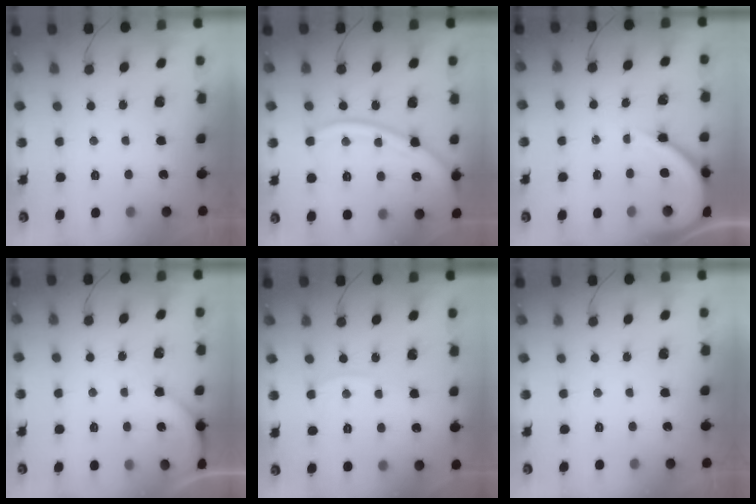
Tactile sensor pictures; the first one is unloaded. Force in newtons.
{"total": 16.3, "press": 16.2, "slide": 2.0}
{"total": 10.1, "press": 10.1, "slide": 1.1}
{"total": 2.7, "press": 2.6, "slide": 0.6}
{"total": 4.7, "press": 4.7, "slide": 0.2}
{"total": 0.0}